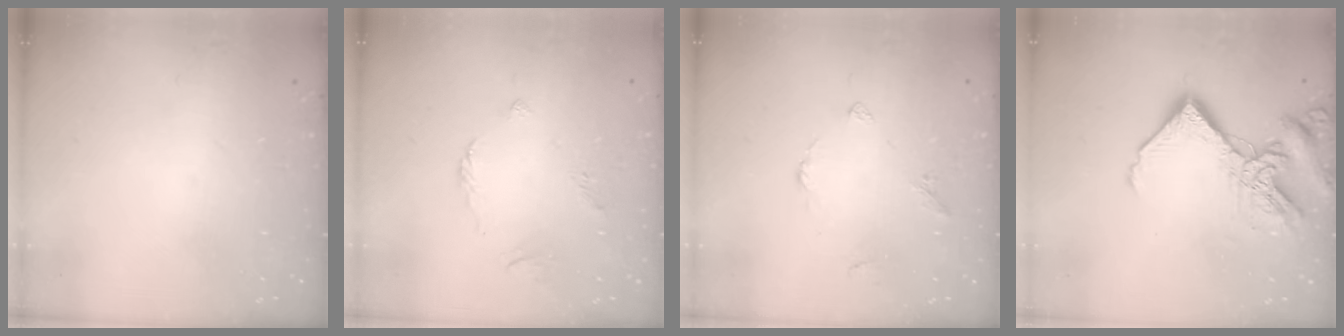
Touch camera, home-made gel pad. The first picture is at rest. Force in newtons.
{"total": 3.4, "press": 3.3, "slide": 0.7}
{"total": 4.0, "press": 4.0, "slide": 0.6}
{"total": 14.7, "press": 14.6, "slide": 1.8}